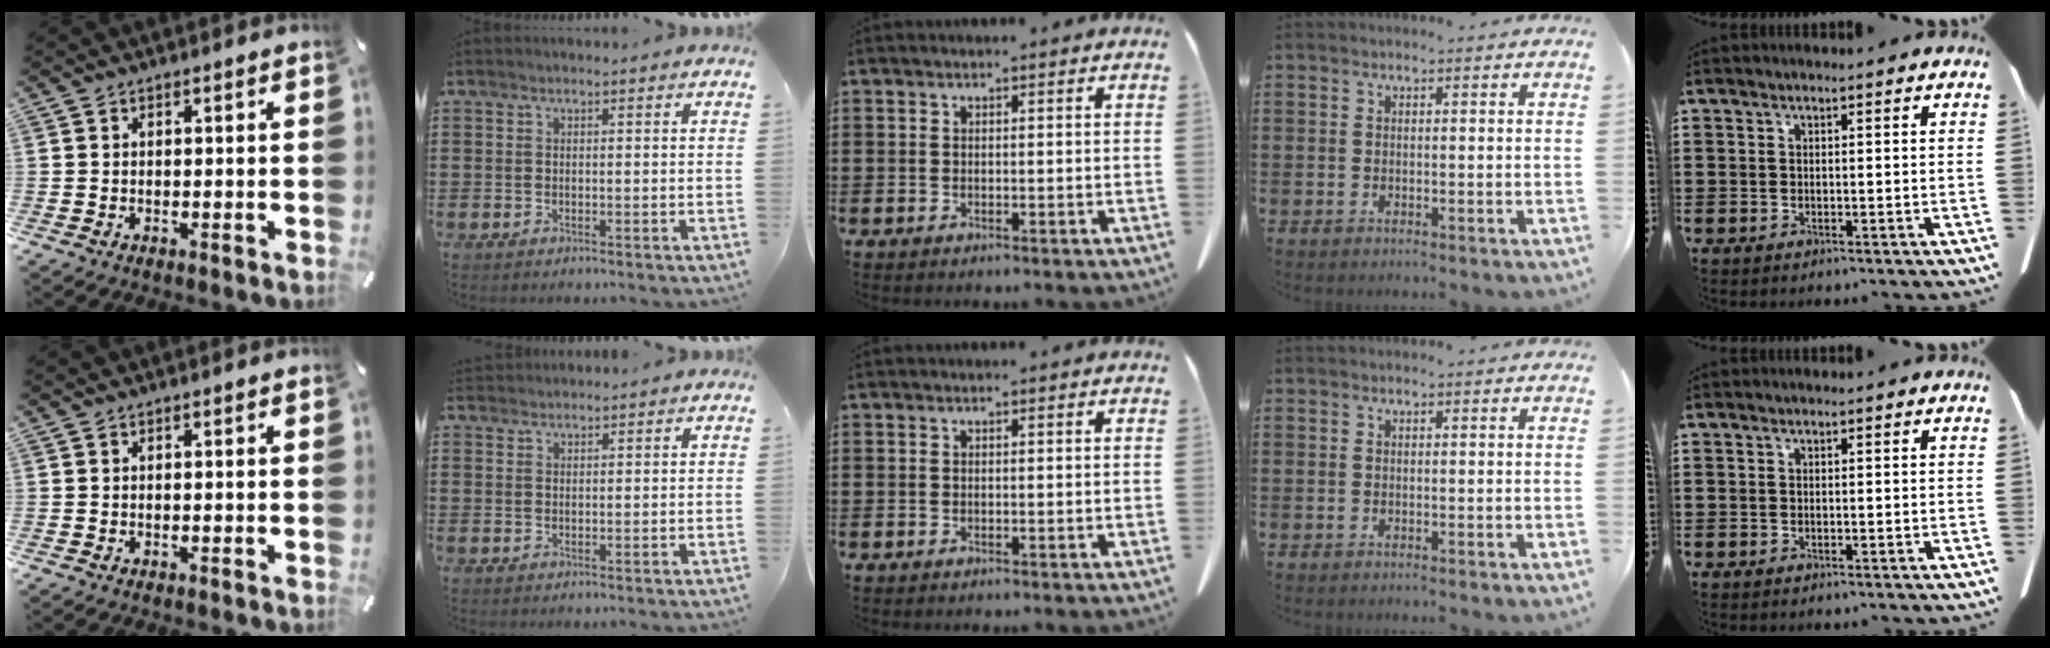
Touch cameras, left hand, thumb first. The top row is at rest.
{"index": {"total": 1.4, "force": [1.3, 0.3, 0.0], "torque": [-0.004, -0.001, 0.028]}}